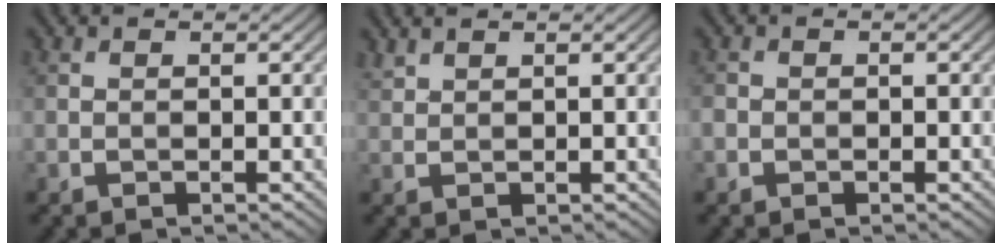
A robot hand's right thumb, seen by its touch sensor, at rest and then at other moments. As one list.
[{"total": 1.2, "force": [1.2, 0.2, 0.3], "torque": [-0.014, 0.004, 0.031]}, {"total": 1.3, "force": [-0.4, 1.2, 0.4], "torque": [-0.007, -0.006, -0.011]}]